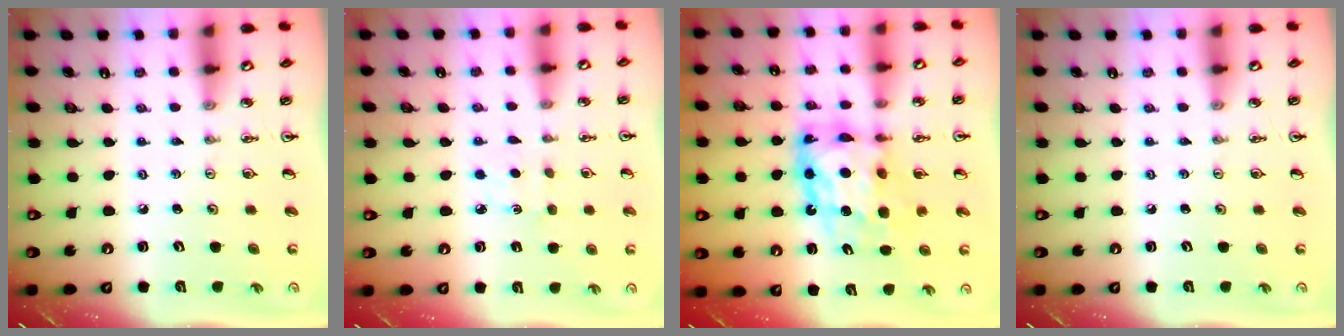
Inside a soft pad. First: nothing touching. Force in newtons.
{"total": 3.5, "press": 3.4, "slide": 0.5}
{"total": 12.2, "press": 12.1, "slide": 1.2}
{"total": 0.0}